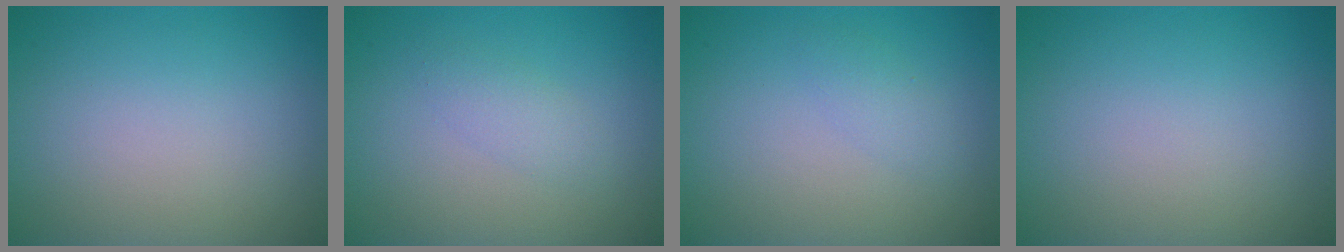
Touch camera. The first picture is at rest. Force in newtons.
{"total": 1.5, "press": 1.5, "slide": 0.1}
{"total": 1.3, "press": 1.3, "slide": 0.0}
{"total": 0.0}